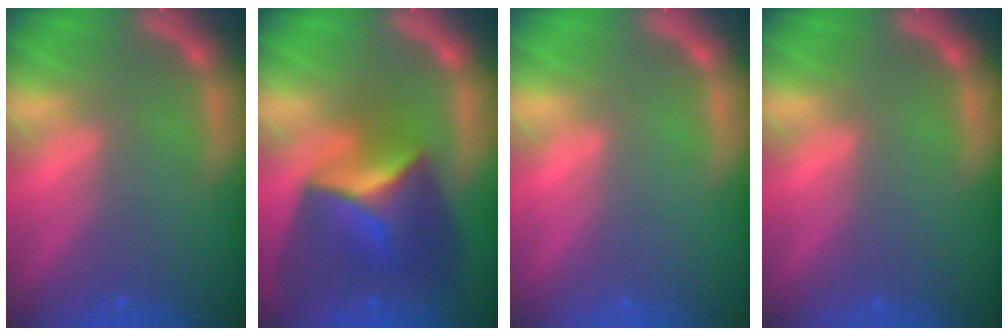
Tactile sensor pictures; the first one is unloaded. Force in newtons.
{"total": 9.4}
{"total": 0.0}
{"total": 0.0}